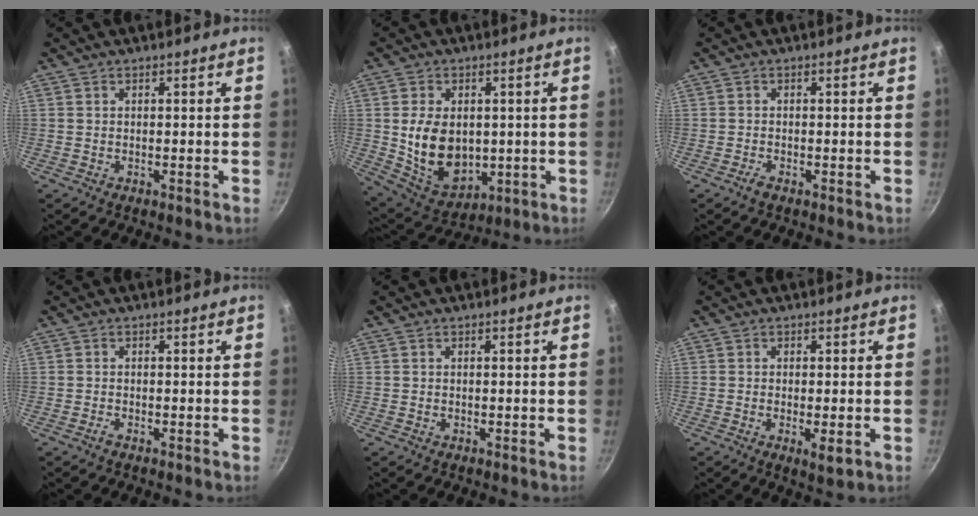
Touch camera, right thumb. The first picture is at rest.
{"total": 13.4, "force": [0.4, 9.5, 9.4], "torque": [-0.139, -0.019, 0.031]}
{"total": 1.2, "force": [-0.9, 0.3, 0.7], "torque": [-0.020, 0.006, -0.021]}
{"total": 0.8, "force": [-0.6, 0.2, 0.5], "torque": [-0.014, 0.002, -0.017]}
{"total": 0.0}
{"total": 3.6, "force": [-1.1, 1.1, 3.3], "torque": [-0.063, -0.009, -0.018]}